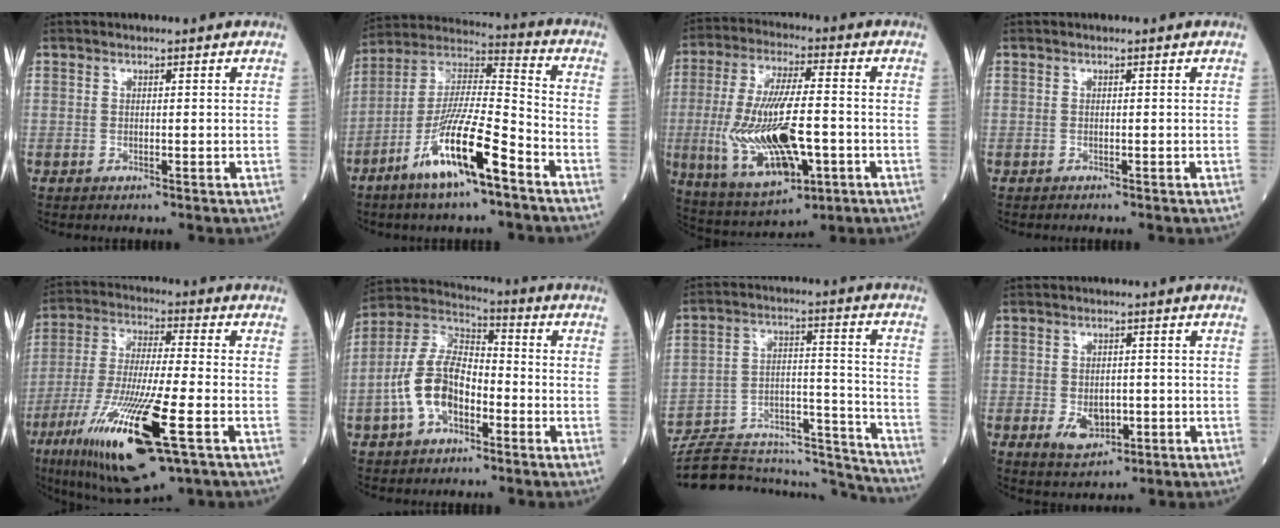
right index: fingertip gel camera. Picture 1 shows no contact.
{"total": 15.4, "force": [-8.3, 1.7, 12.9], "torque": [-0.246, -0.012, -0.154]}
{"total": 17.8, "force": [-3.7, 5.4, 16.6], "torque": [-0.334, -0.012, -0.052]}
{"total": 0.6, "force": [-0.6, 0.1, 0.2], "torque": [-0.003, 0.000, -0.011]}
{"total": 20.0, "force": [-8.8, 2.7, 17.8], "torque": [-0.366, -0.044, -0.152]}
{"total": 11.0, "force": [-3.7, 5.9, 8.6], "torque": [-0.191, 0.026, -0.076]}
{"total": 24.5, "force": [-23.4, 3.9, 6.3], "torque": [-0.099, 0.034, -0.343]}
{"total": 4.8, "force": [-1.4, 3.0, 3.5], "torque": [-0.058, -0.003, -0.012]}